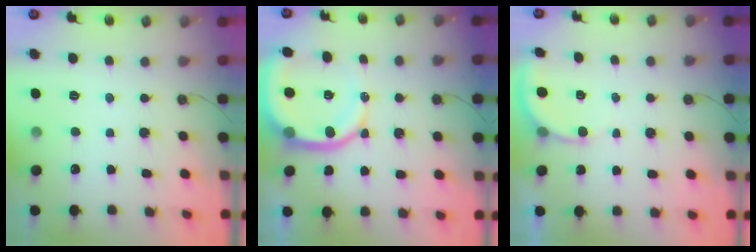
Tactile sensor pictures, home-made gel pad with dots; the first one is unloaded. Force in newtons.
{"total": 12.9, "press": 12.8, "slide": 1.6}
{"total": 4.3, "press": 4.3, "slide": 0.4}